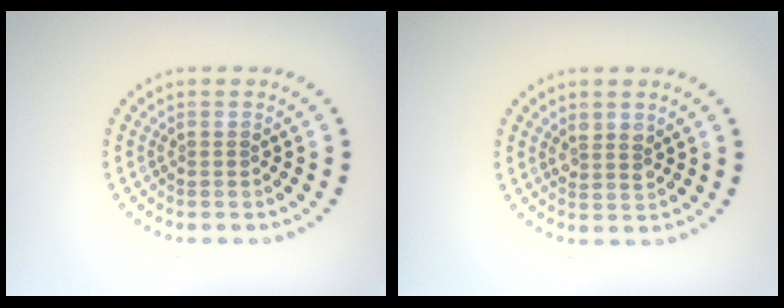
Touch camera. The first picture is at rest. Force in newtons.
{"total": 1.7, "press": 1.6, "slide": 0.7}